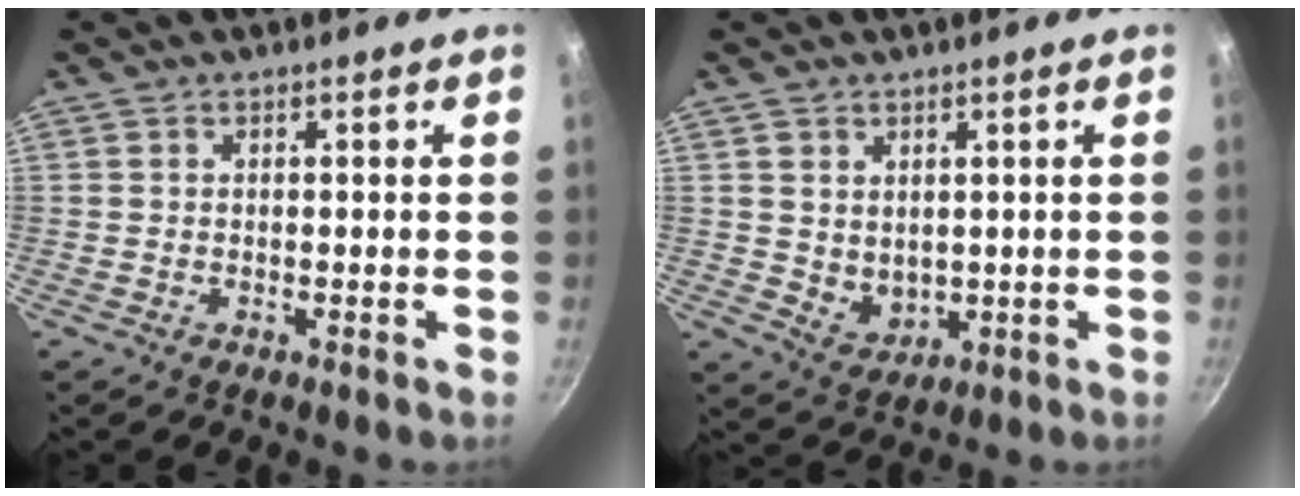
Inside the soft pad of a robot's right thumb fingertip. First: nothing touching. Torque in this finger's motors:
{"motor_torque": [-0.48, 0.32, -0.30, 0.33, 0.07]}